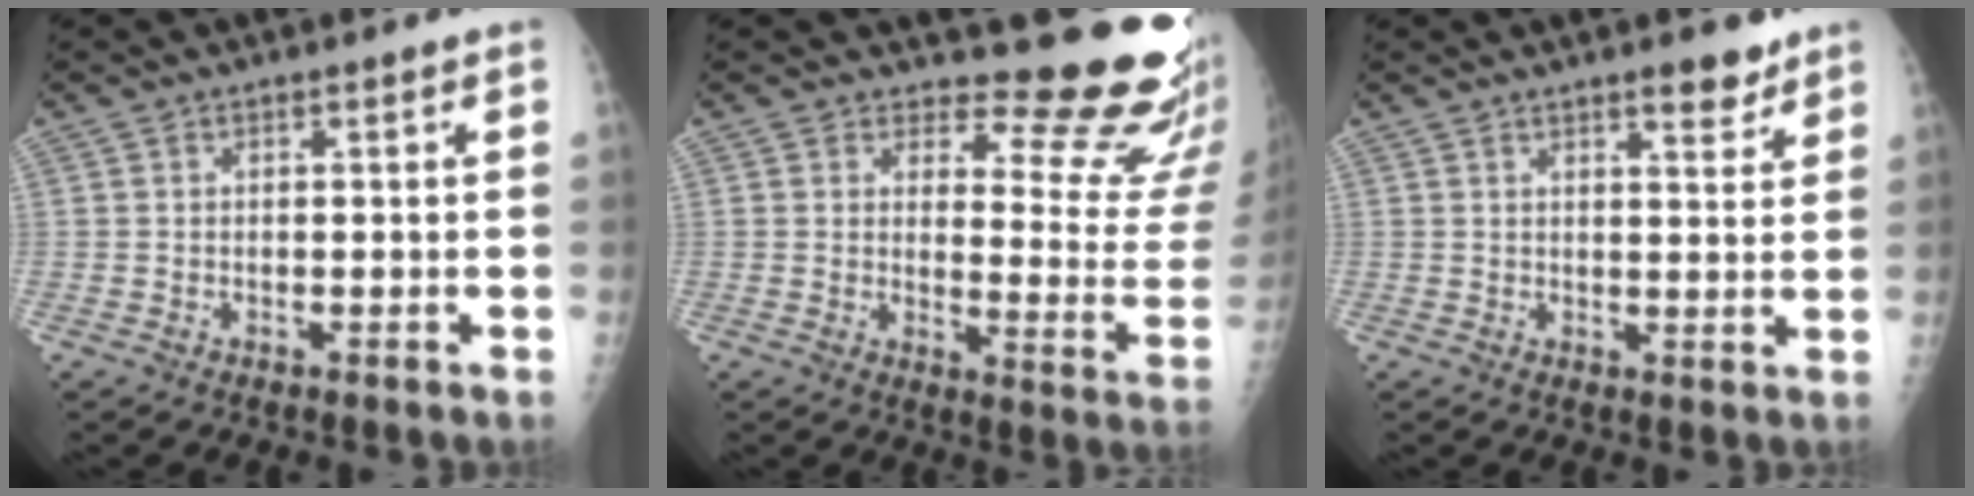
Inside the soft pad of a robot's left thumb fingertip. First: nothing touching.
{"total": 15.5, "force": [14.2, 4.0, 4.6], "torque": [-0.011, -0.162, 0.155]}
{"total": 4.7, "force": [3.5, 1.2, 2.8], "torque": [-0.021, -0.022, 0.049]}